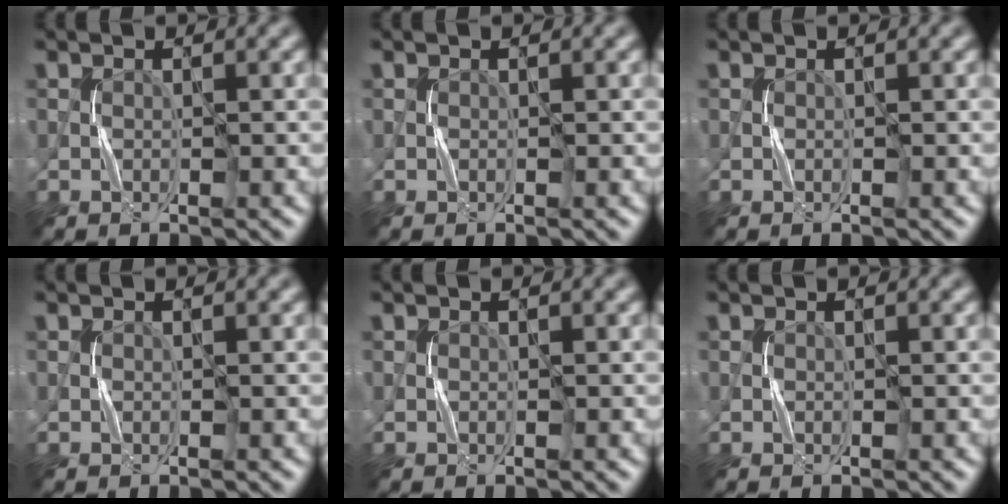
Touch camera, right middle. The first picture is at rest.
{"total": 0.0}
{"total": 0.0}
{"total": 0.0}
{"total": 0.0}
{"total": 0.0}